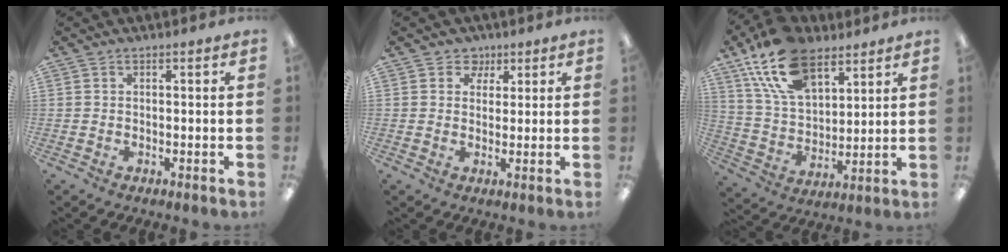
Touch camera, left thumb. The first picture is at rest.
{"total": 4.2, "force": [2.3, 3.5, 0.7], "torque": [-0.002, -0.007, 0.038]}
{"total": 18.6, "force": [11.4, 10.3, 10.6], "torque": [-0.212, -0.038, 0.209]}